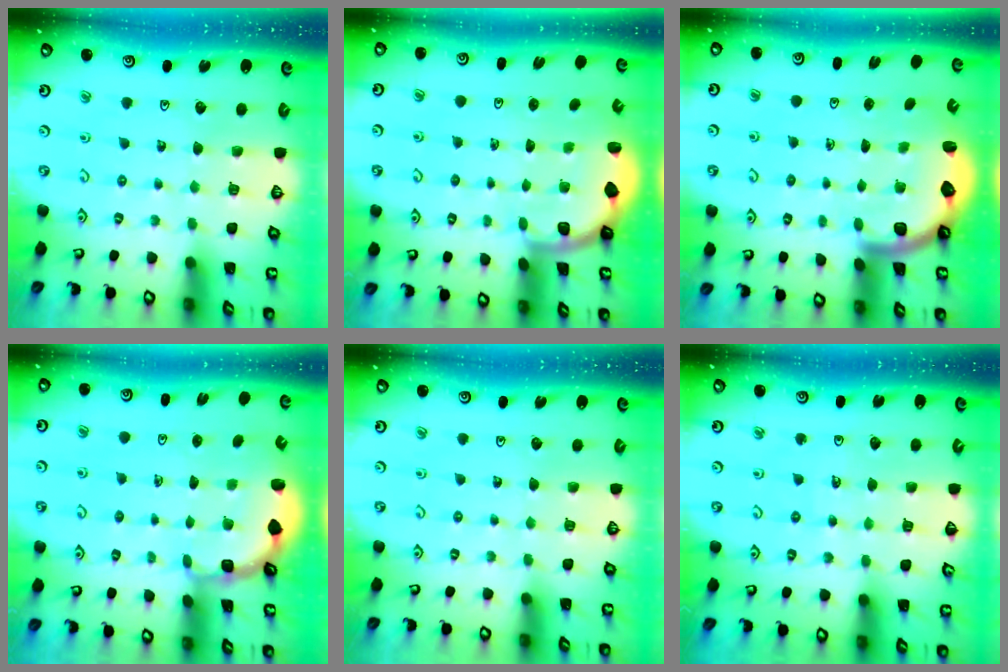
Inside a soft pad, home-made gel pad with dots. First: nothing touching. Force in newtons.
{"total": 1.7, "press": 1.7, "slide": 0.3}
{"total": 2.7, "press": 2.6, "slide": 0.5}
{"total": 2.4, "press": 1.7, "slide": 1.6}
{"total": 0.0}
{"total": 3.3, "press": 3.3, "slide": 0.3}